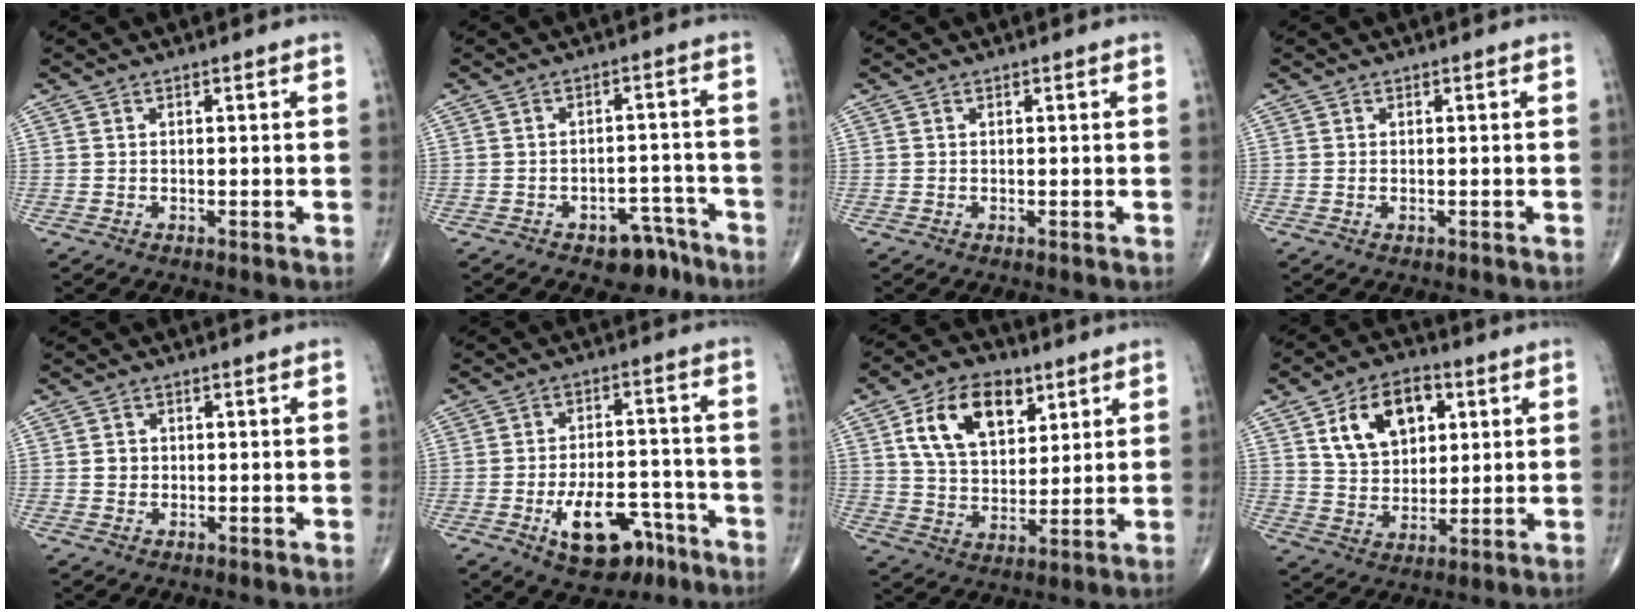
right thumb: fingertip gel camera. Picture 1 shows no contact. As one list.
[{"total": 6.3, "force": [-4.4, 3.7, 2.7], "torque": [-0.008, 0.042, -0.058]}, {"total": 0.0}, {"total": 0.6, "force": [-0.1, 0.3, 0.5], "torque": [-0.010, 0.003, -0.001]}, {"total": 1.7, "force": [0.0, 1.5, 0.7], "torque": [-0.004, 0.003, 0.000]}, {"total": 12.6, "force": [-6.4, 6.9, 8.4], "torque": [-0.107, 0.043, -0.090]}, {"total": 14.7, "force": [6.2, 9.1, 9.8], "torque": [-0.142, -0.017, 0.114]}, {"total": 13.6, "force": [4.9, 9.0, 8.9], "torque": [-0.116, -0.009, 0.087]}]